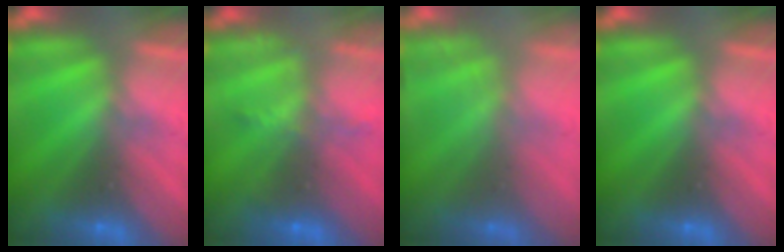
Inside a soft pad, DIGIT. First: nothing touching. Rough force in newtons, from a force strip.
{"total": 2.3}
{"total": 2.5}
{"total": 0.0}